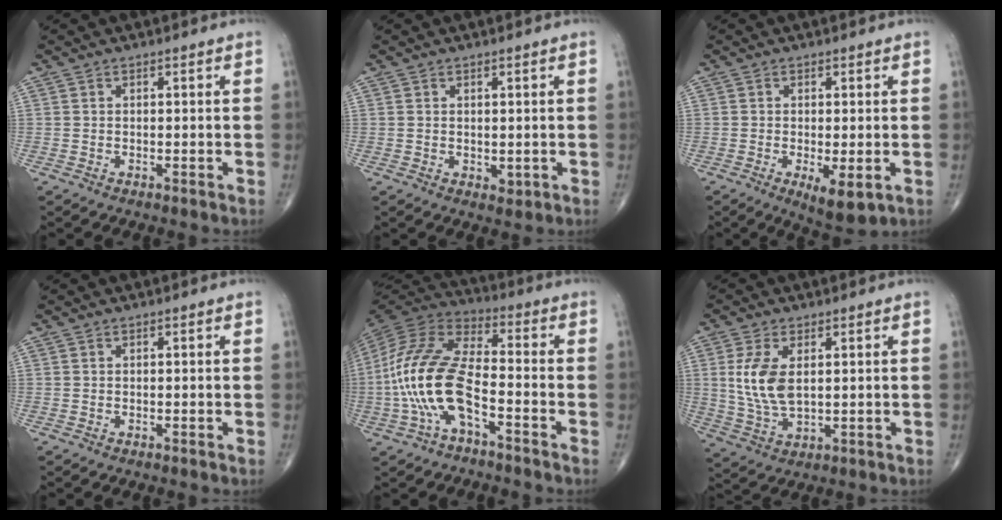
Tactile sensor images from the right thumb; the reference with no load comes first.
{"total": 1.5, "force": [0.2, 1.1, 1.0], "torque": [-0.015, -0.006, 0.009]}
{"total": 6.1, "force": [-1.7, 2.1, 5.4], "torque": [-0.087, -0.018, -0.021]}
{"total": 0.0}
{"total": 16.6, "force": [-4.9, 7.2, 14.1], "torque": [-0.301, 0.040, -0.097]}
{"total": 8.7, "force": [1.7, 4.5, 7.3], "torque": [-0.154, -0.012, 0.042]}